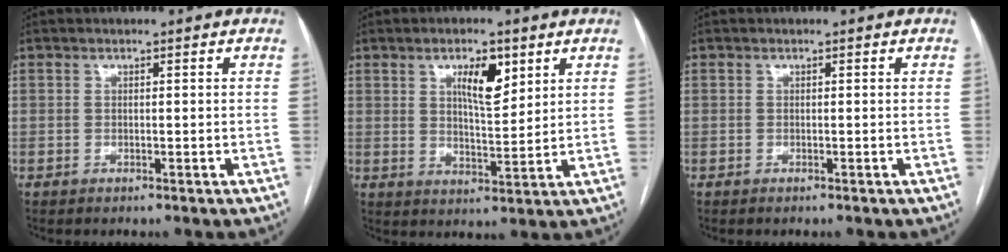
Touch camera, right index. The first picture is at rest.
{"total": 6.6, "force": [3.2, 2.0, 5.4], "torque": [-0.091, 0.000, 0.056]}
{"total": 0.0}